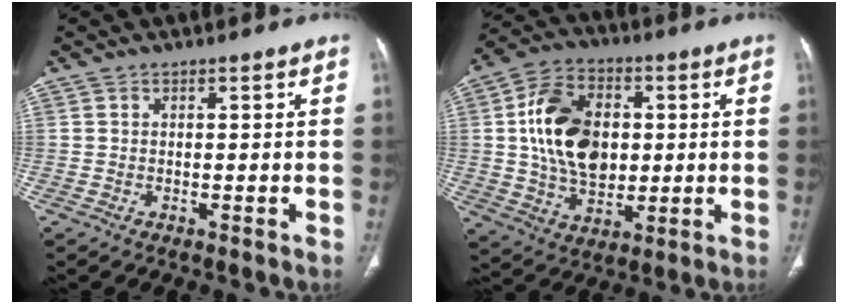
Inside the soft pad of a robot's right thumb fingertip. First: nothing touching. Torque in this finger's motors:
{"motor_torque": [2.12, 2.12, 1.57, 0.04, 0.18]}